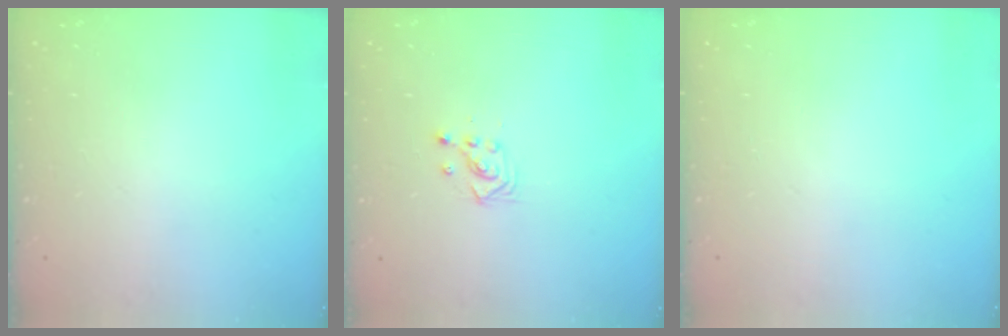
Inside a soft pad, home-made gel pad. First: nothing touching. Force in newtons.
{"total": 3.4, "press": 3.3, "slide": 0.3}
{"total": 0.0}